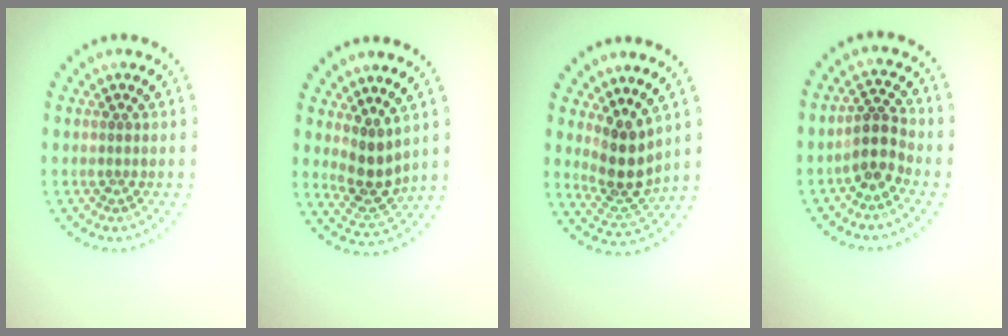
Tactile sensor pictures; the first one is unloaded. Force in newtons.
{"total": 3.2, "press": 2.7, "slide": 1.7}
{"total": 3.9, "press": 3.0, "slide": 2.4}
{"total": 2.7, "press": 2.2, "slide": 1.5}